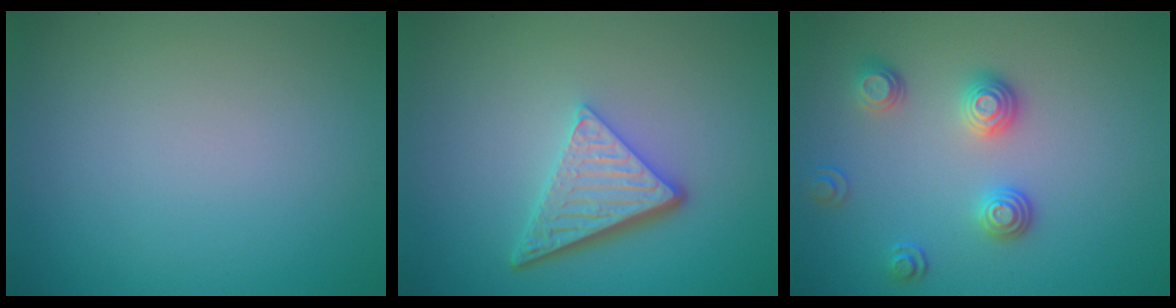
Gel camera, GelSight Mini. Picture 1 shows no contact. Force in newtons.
{"total": 4.8, "press": 3.4, "slide": 3.4}
{"total": 2.9, "press": 2.5, "slide": 1.5}